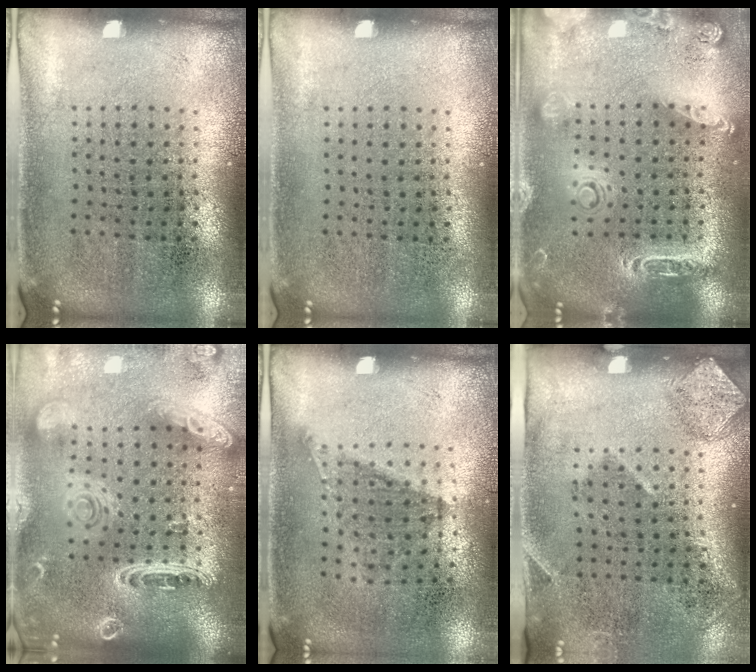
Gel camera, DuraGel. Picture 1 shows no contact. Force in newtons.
{"total": 0.0}
{"total": 2.0, "press": 1.9, "slide": 0.6}
{"total": 2.8, "press": 2.4, "slide": 1.5}
{"total": 1.1, "press": 0.8, "slide": 0.8}
{"total": 1.9, "press": 1.2, "slide": 1.4}